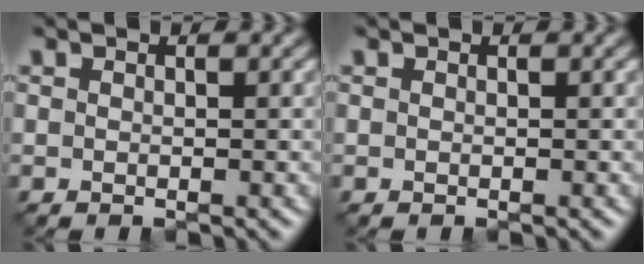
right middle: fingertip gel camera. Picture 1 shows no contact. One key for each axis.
{"total": 0.0}